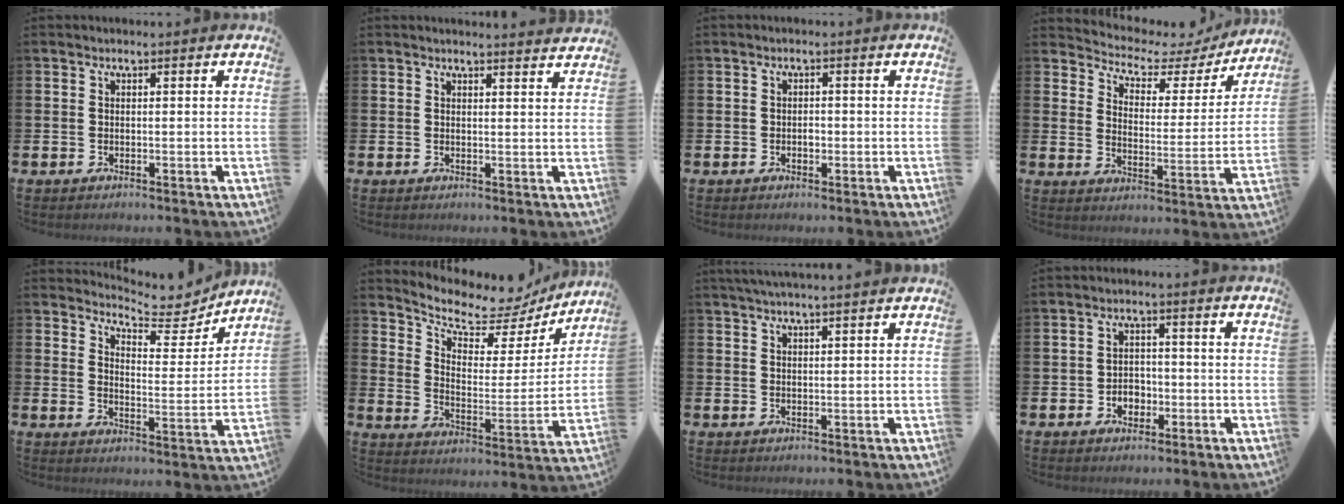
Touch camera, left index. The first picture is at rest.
{"total": 2.1, "force": [2.1, -0.1, -0.1], "torque": [0.010, -0.017, 0.035]}
{"total": 1.1, "force": [-0.3, 0.8, 0.7], "torque": [-0.004, 0.000, -0.009]}
{"total": 4.5, "force": [3.9, 2.0, 0.8], "torque": [-0.047, -0.032, 0.059]}
{"total": 6.4, "force": [6.2, 1.1, 0.8], "torque": [-0.028, -0.061, 0.102]}
{"total": 8.0, "force": [7.2, 2.5, 2.2], "torque": [-0.072, -0.065, 0.118]}
{"total": 2.5, "force": [2.3, -0.4, 0.6], "torque": [-0.019, -0.003, 0.044]}
{"total": 2.8, "force": [-1.2, 2.2, 1.2], "torque": [-0.018, 0.003, -0.030]}